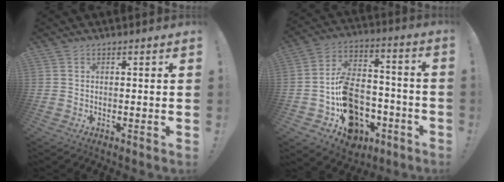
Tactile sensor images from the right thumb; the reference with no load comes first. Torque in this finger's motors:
{"motor_torque": [2.58, 2.08, 1.41, -1.36, 0.37]}